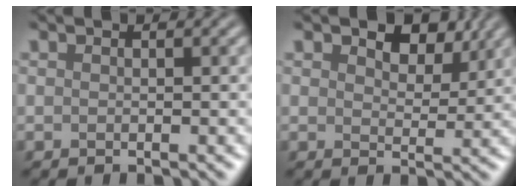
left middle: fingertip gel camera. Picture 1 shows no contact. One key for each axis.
{"total": 4.6, "fx": 3.3, "fy": 2.3, "fz": 2.3, "tx": -0.034, "ty": 0.004, "tz": 0.041}